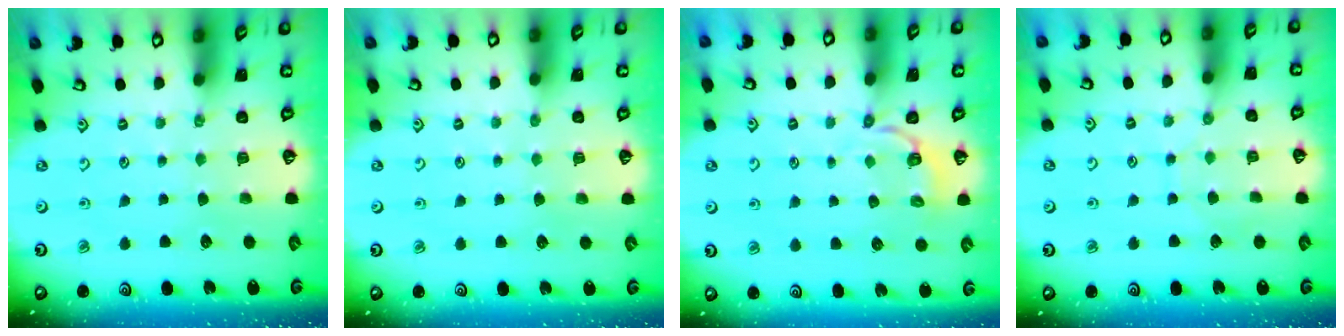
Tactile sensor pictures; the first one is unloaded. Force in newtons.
{"total": 0.9, "press": 0.9, "slide": 0.1}
{"total": 3.2, "press": 2.1, "slide": 2.4}
{"total": 5.0, "press": 5.0, "slide": 0.5}